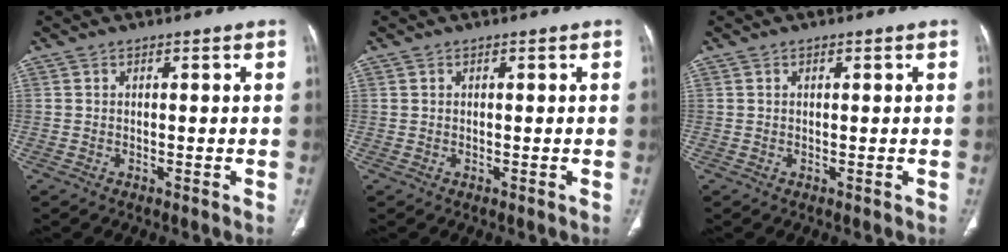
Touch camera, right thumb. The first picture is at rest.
{"total": 0.0}
{"total": 0.0}